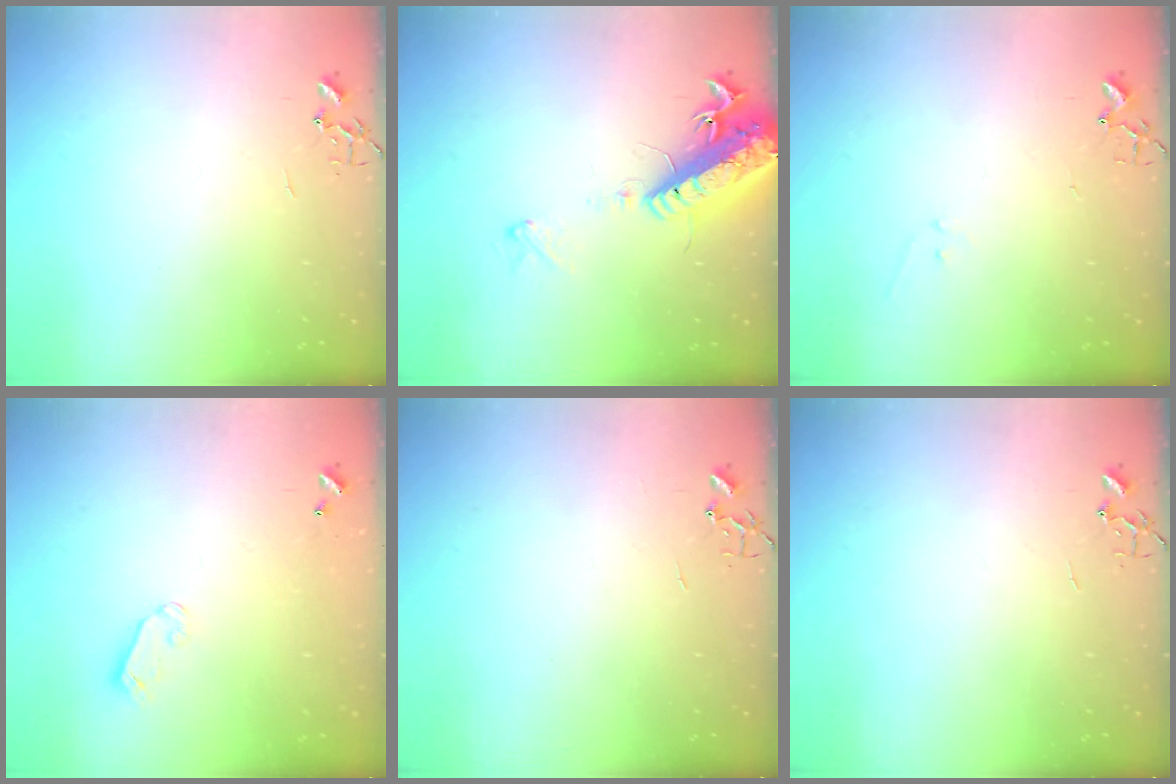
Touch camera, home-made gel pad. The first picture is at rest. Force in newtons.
{"total": 17.9, "press": 17.5, "slide": 3.9}
{"total": 6.1, "press": 6.1, "slide": 0.5}
{"total": 4.1, "press": 4.0, "slide": 0.4}
{"total": 0.0}
{"total": 0.0}